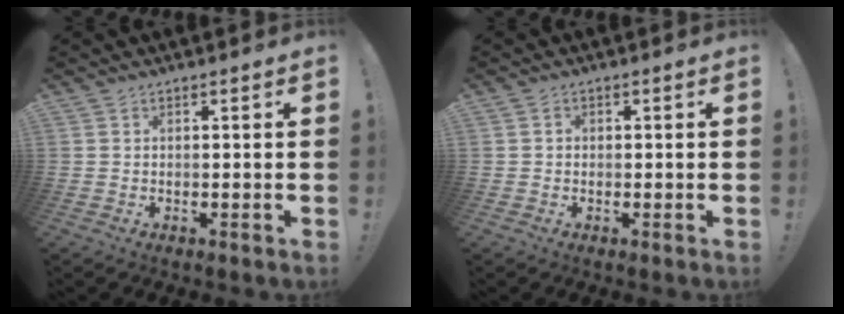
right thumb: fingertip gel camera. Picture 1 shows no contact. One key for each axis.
{"total": 0.9, "fx": -0.4, "fy": 0.8, "fz": 0.2, "tx": -0.004, "ty": 0.004, "tz": -0.008}